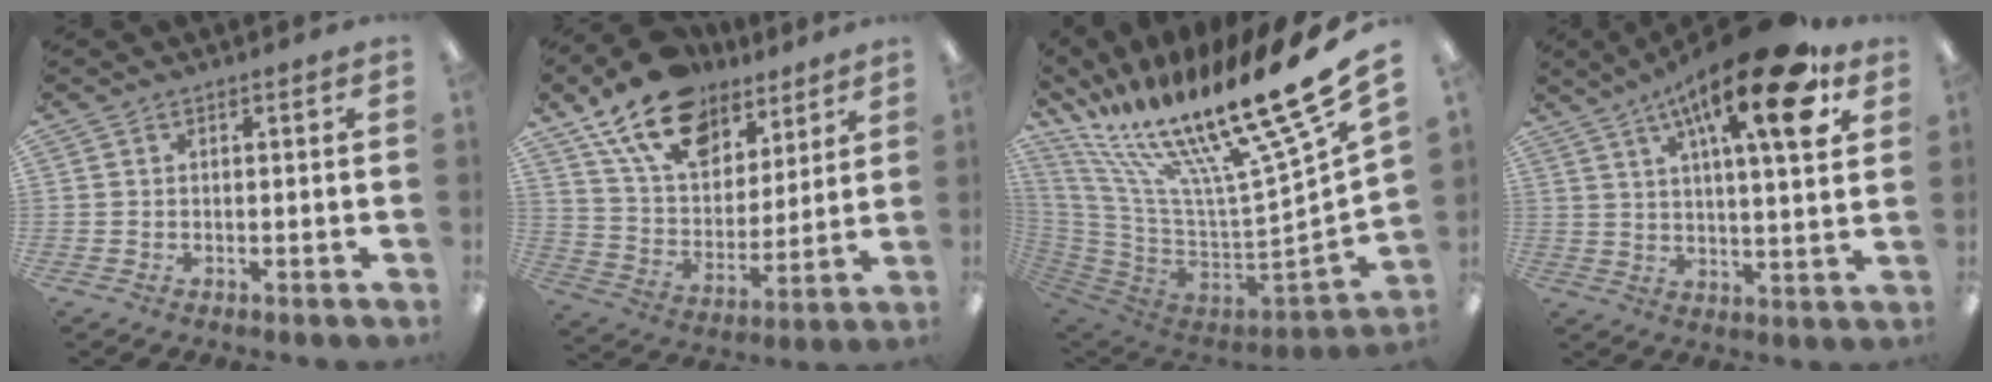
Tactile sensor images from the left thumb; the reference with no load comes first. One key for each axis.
{"total": 18.1, "fx": 12.2, "fy": 10.2, "fz": 8.6, "tx": -0.162, "ty": -0.058, "tz": 0.224}
{"total": 24.1, "fx": 16.8, "fy": 3.4, "fz": 16.9, "tx": -0.243, "ty": -0.163, "tz": 0.289}
{"total": 20.0, "fx": 10.5, "fy": 5.4, "fz": 16.1, "tx": -0.248, "ty": -0.042, "tz": 0.157}